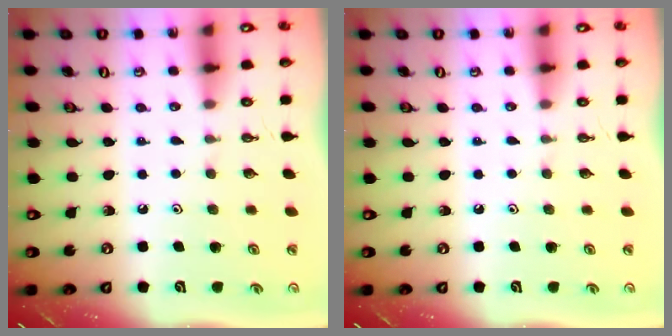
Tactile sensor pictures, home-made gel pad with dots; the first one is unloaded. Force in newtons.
{"total": 0.0}